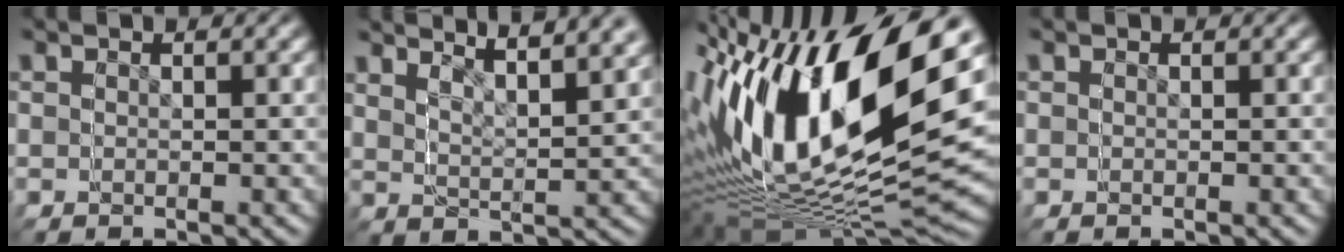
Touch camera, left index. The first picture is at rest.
{"total": 4.8, "force": [4.6, 1.1, 1.0], "torque": [-0.041, 0.021, 0.062]}
{"total": 15.2, "force": [2.9, 10.1, 11.0], "torque": [-0.185, 0.026, 0.029]}
{"total": 0.0}